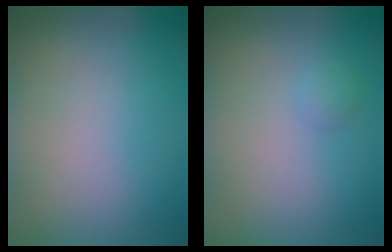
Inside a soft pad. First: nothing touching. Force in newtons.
{"total": 0.8, "press": 0.8, "slide": 0.1}